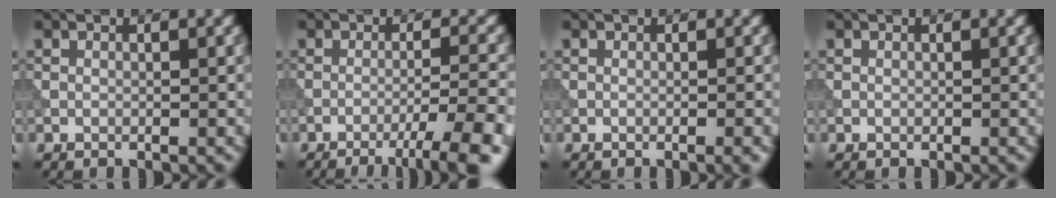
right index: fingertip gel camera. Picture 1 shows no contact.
{"total": 6.8, "force": [-4.1, 0.9, 5.3], "torque": [-0.072, 0.006, -0.061]}
{"total": 1.5, "force": [-0.3, 0.4, 1.4], "torque": [-0.012, 0.004, -0.005]}
{"total": 0.0}